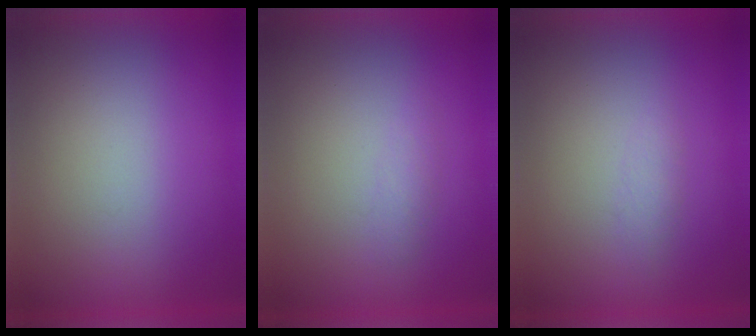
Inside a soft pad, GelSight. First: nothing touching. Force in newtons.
{"total": 1.2}
{"total": 1.5}